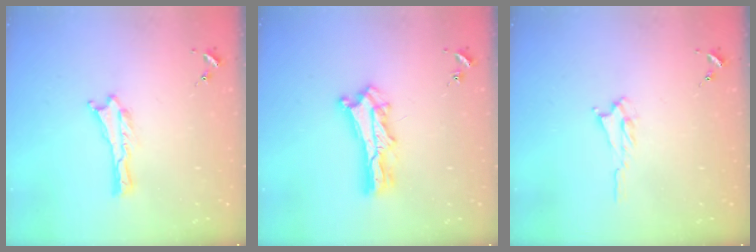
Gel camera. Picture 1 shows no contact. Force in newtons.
{"total": 6.7, "press": 6.6, "slide": 0.5}
{"total": 1.6, "press": 1.5, "slide": 0.4}